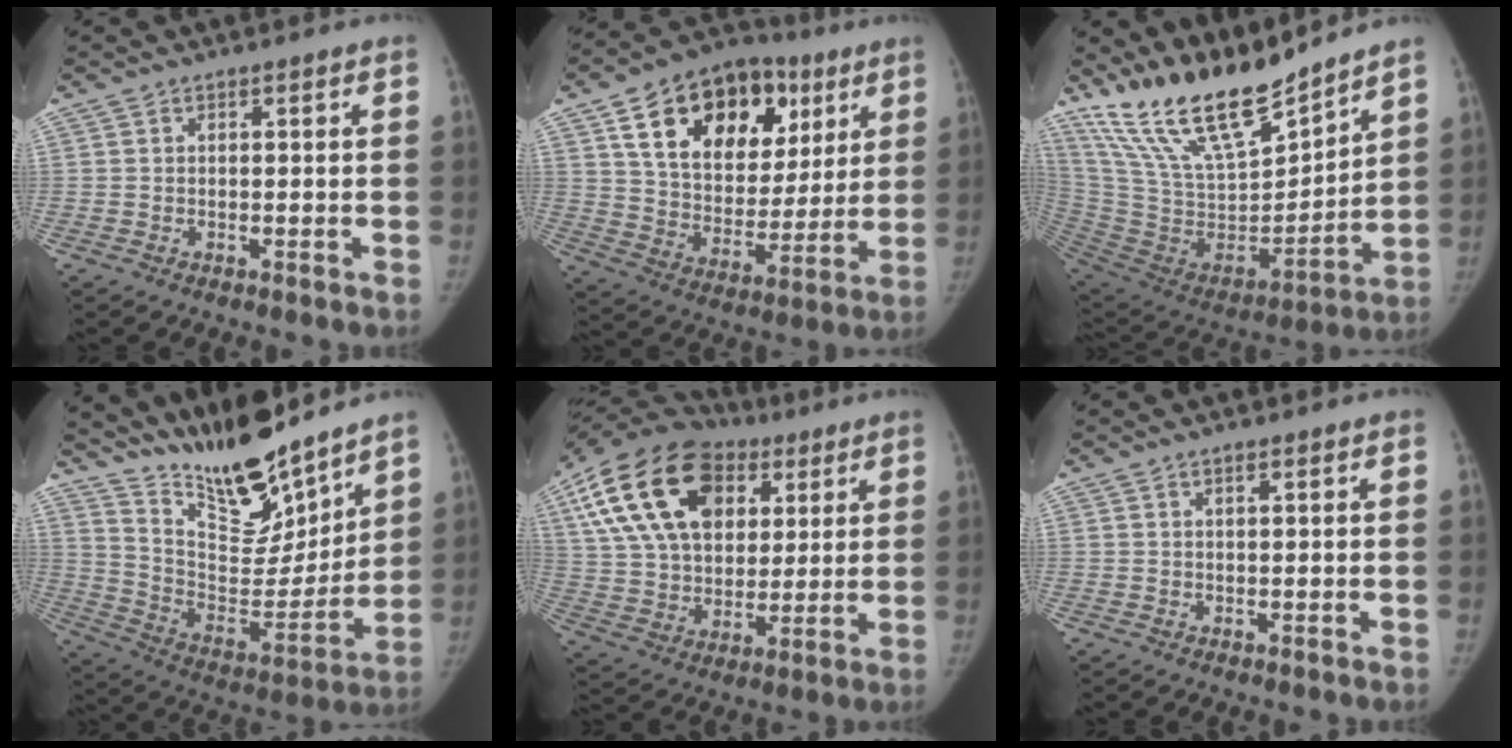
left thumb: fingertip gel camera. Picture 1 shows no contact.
{"total": 24.3, "force": [10.6, 15.8, 15.1], "torque": [-0.205, -0.005, 0.172]}
{"total": 23.1, "force": [19.1, 6.2, 11.3], "torque": [-0.169, -0.105, 0.357]}
{"total": 19.8, "force": [16.9, 5.2, 9.0], "torque": [-0.105, -0.113, 0.299]}
{"total": 26.3, "force": [10.1, 17.3, 17.0], "torque": [-0.317, 0.017, 0.175]}
{"total": 0.9, "force": [0.5, 0.2, 0.7], "torque": [-0.010, 0.002, 0.009]}